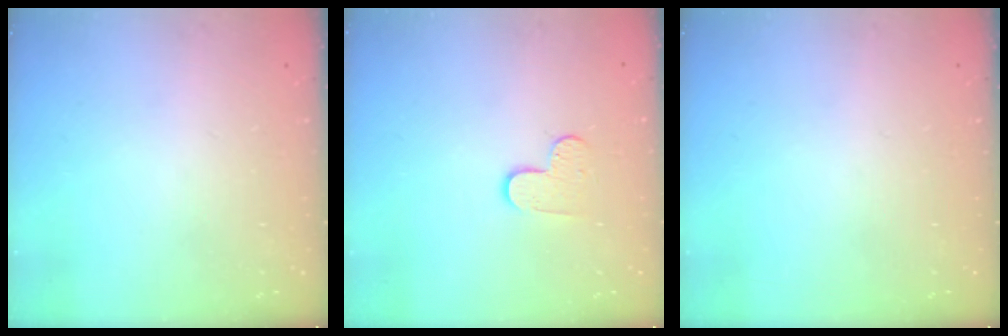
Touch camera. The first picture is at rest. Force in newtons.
{"total": 7.4, "press": 7.4, "slide": 0.7}
{"total": 0.0}